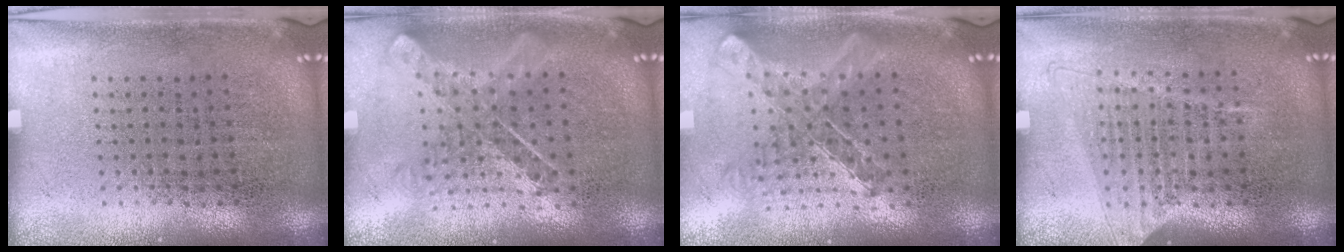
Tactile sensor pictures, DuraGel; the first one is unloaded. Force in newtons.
{"total": 0.9, "press": 0.9, "slide": 0.2}
{"total": 0.9, "press": 0.9, "slide": 0.1}
{"total": 1.0, "press": 0.9, "slide": 0.5}